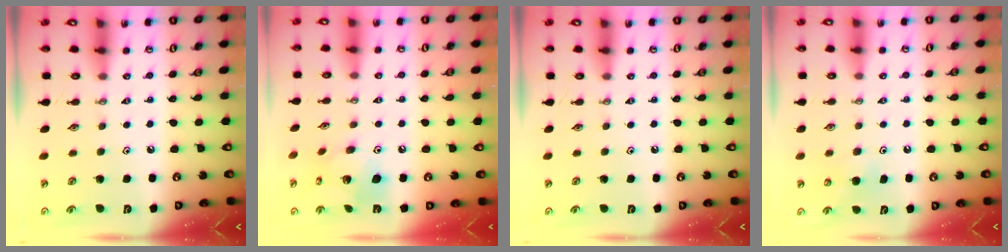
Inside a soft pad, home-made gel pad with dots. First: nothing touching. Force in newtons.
{"total": 10.9, "press": 10.9, "slide": 0.6}
{"total": 0.0}
{"total": 6.4, "press": 6.3, "slide": 1.0}